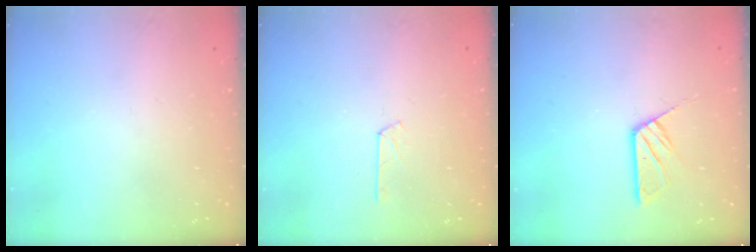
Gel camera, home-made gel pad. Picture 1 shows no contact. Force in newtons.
{"total": 2.8, "press": 2.8, "slide": 0.3}
{"total": 6.9, "press": 6.9, "slide": 0.3}